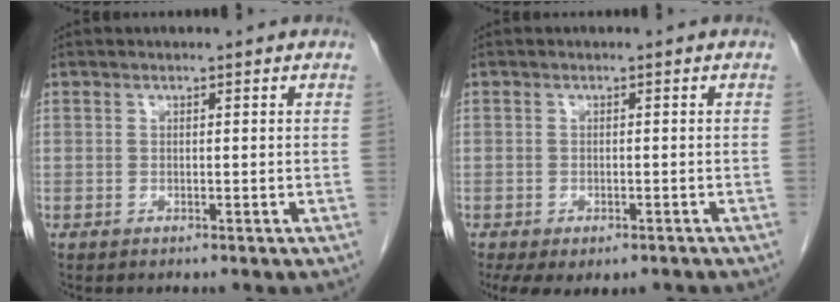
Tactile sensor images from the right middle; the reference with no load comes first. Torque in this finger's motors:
{"motor_torque": [1.21, -0.93, 0.09, 0.02]}